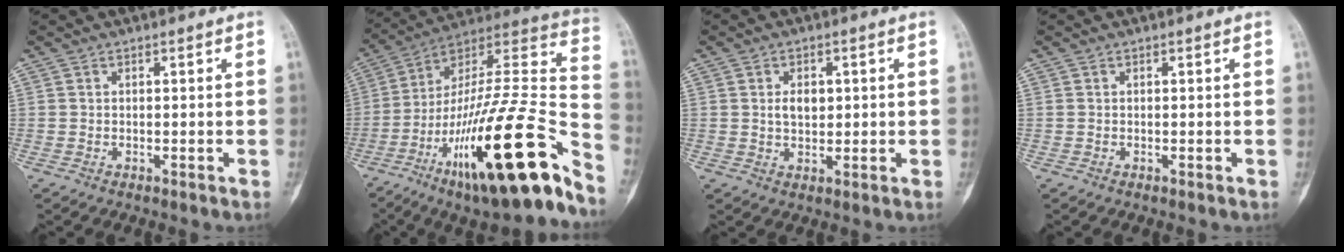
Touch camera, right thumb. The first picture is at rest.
{"total": 31.8, "force": [-17.2, 6.4, 26.0], "torque": [-0.382, 0.077, -0.278]}
{"total": 4.0, "force": [0.7, 2.6, 2.9], "torque": [-0.033, -0.002, 0.013]}
{"total": 0.0}